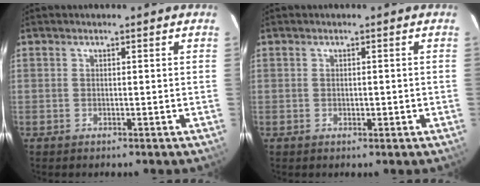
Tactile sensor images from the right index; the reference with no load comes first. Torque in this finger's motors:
{"motor_torque": [-0.03, -0.01, -0.01, 0.00]}